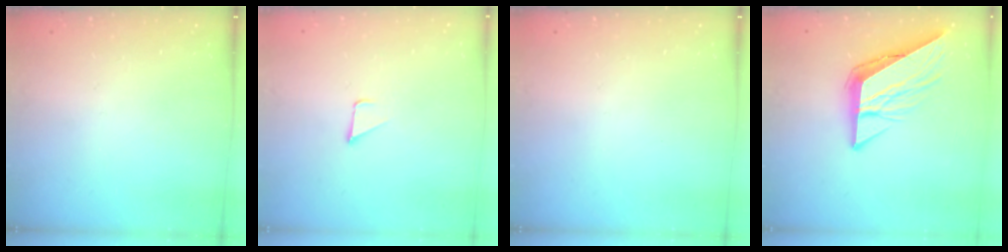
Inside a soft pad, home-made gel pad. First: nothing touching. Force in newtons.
{"total": 1.5, "press": 1.5, "slide": 0.1}
{"total": 0.0}
{"total": 11.7, "press": 11.6, "slide": 1.4}